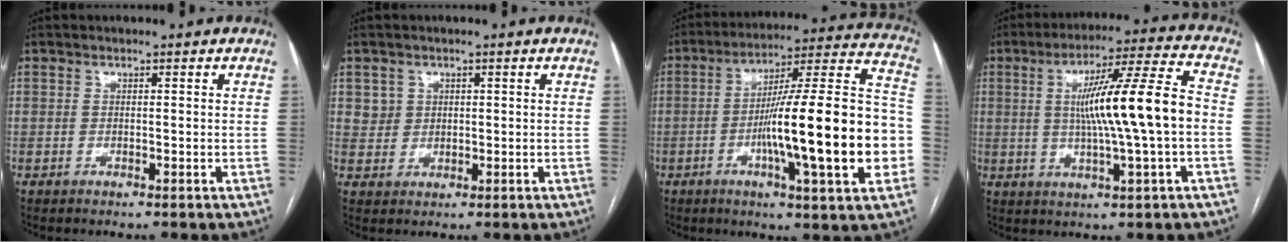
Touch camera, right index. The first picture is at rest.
{"total": 2.7, "force": [1.1, 2.5, 0.2], "torque": [0.007, 0.003, 0.018]}
{"total": 23.6, "force": [-5.0, 1.3, 23.0], "torque": [-0.299, 0.012, -0.079]}
{"total": 14.2, "force": [-0.1, -0.4, 14.2], "torque": [-0.234, 0.012, 0.000]}